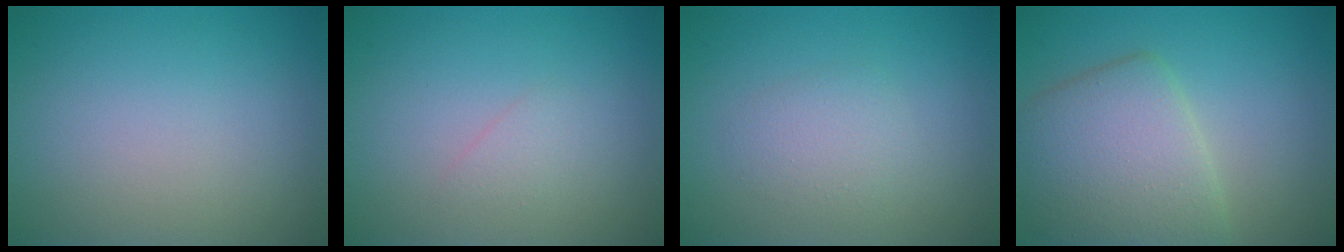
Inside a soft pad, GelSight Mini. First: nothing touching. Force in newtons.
{"total": 1.0, "press": 1.0, "slide": 0.1}
{"total": 1.9, "press": 1.9, "slide": 0.0}
{"total": 6.2, "press": 6.2, "slide": 0.1}